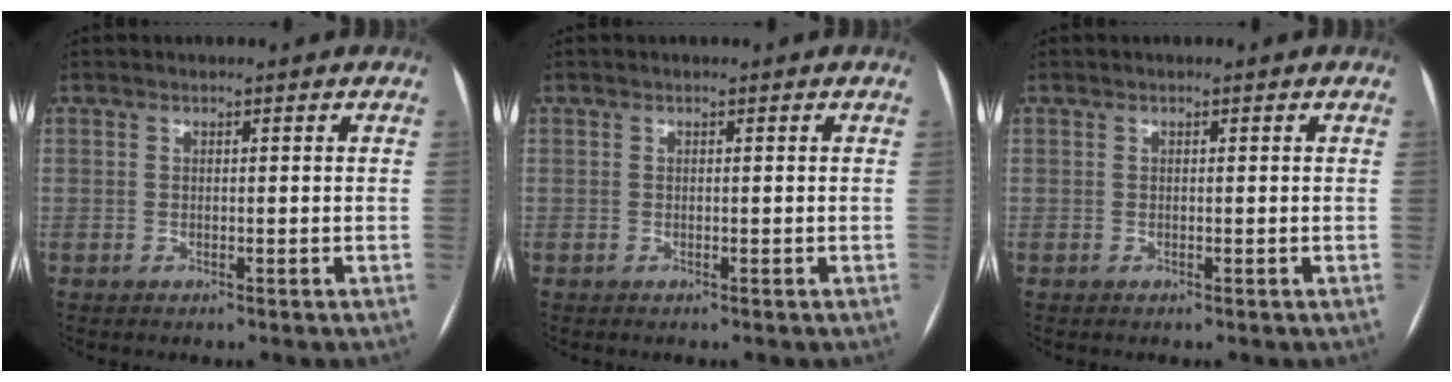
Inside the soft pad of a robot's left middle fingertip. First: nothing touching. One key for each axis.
{"total": 0.0}
{"total": 0.0}